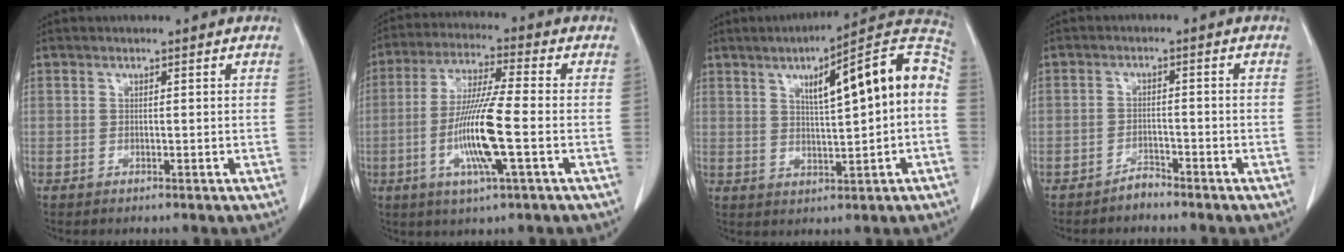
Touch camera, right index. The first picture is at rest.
{"total": 11.9, "force": [-2.9, 0.3, 11.5], "torque": [-0.231, -0.011, -0.059]}
{"total": 15.6, "force": [2.4, 2.2, 15.2], "torque": [-0.213, 0.039, 0.032]}
{"total": 2.0, "force": [-2.0, 0.5, 0.3], "torque": [0.000, 0.001, -0.033]}